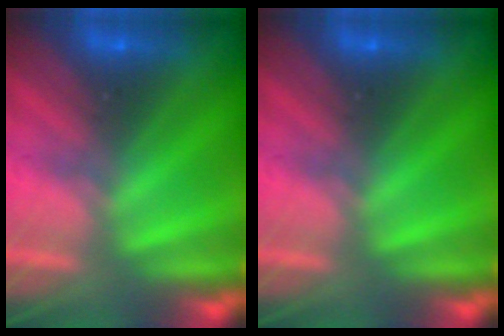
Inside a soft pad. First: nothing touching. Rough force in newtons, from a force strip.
{"total": 0.0}